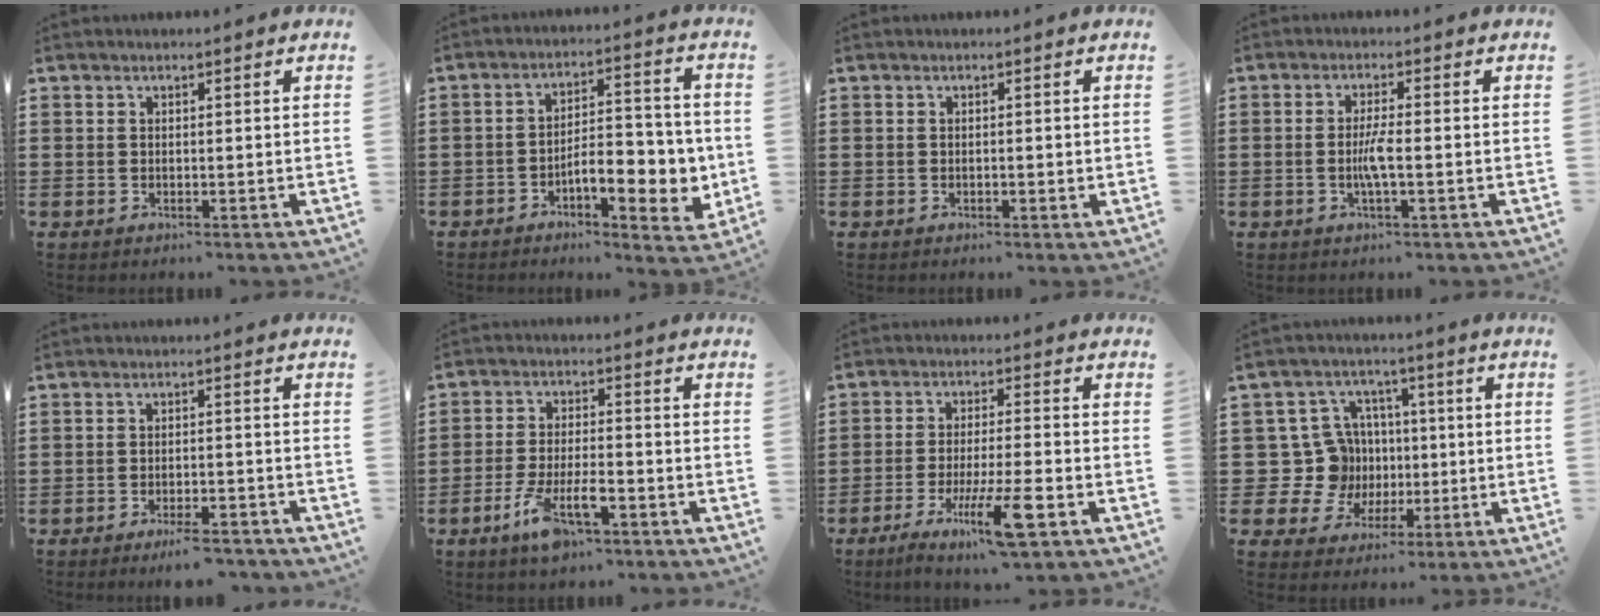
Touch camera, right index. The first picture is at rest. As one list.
[{"total": 8.5, "force": [-2.7, 3.5, 7.2], "torque": [-0.095, -0.007, -0.048]}, {"total": 0.7, "force": [-0.2, 0.2, 0.6], "torque": [-0.012, -0.003, -0.003]}, {"total": 3.5, "force": [-0.9, 0.3, 3.4], "torque": [-0.075, -0.008, -0.021]}, {"total": 3.6, "force": [-3.2, 0.2, 1.8], "torque": [-0.031, -0.002, -0.059]}, {"total": 7.3, "force": [-4.1, 2.2, 5.6], "torque": [-0.115, -0.003, -0.075]}, {"total": 9.5, "force": [-4.8, 0.4, 8.2], "torque": [-0.156, -0.013, -0.087]}, {"total": 10.8, "force": [0.2, 10.3, 3.5], "torque": [-0.119, 0.003, 0.015]}]